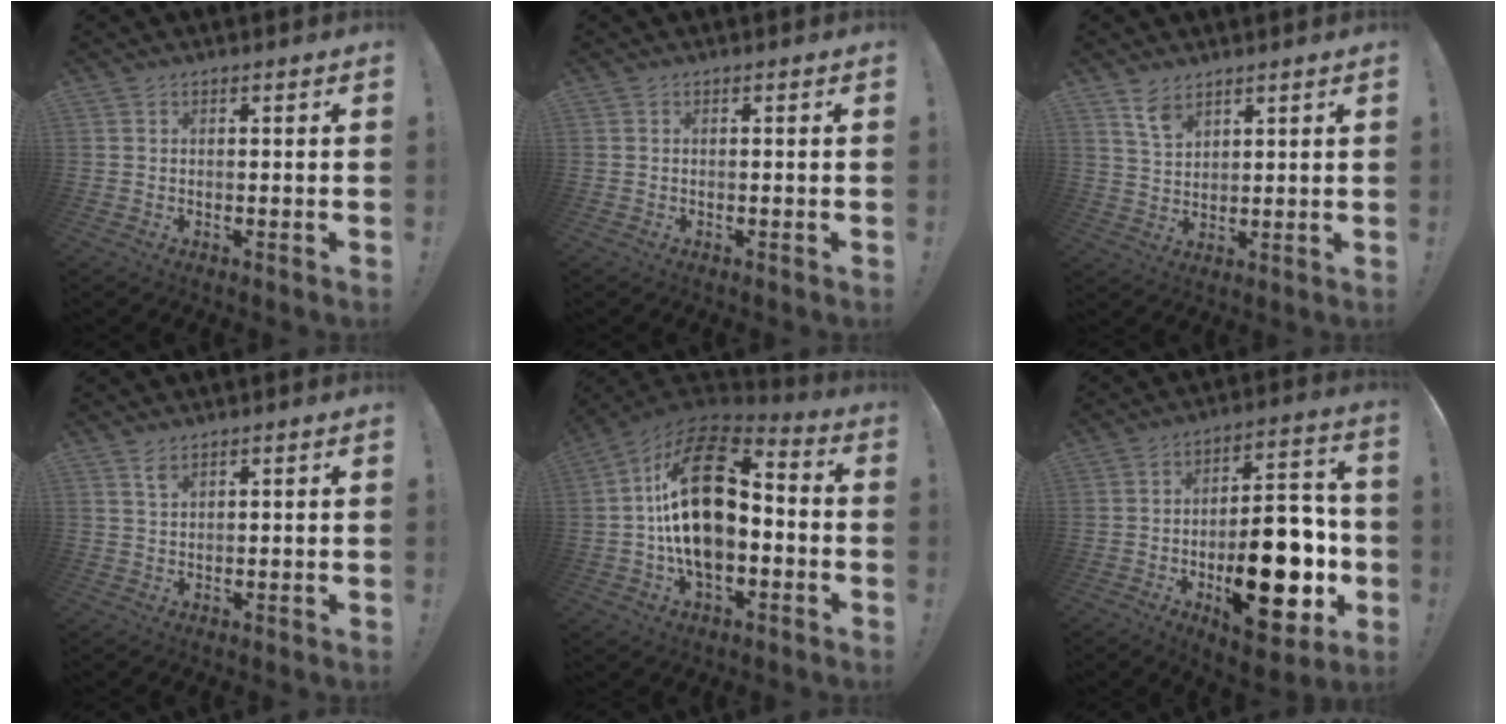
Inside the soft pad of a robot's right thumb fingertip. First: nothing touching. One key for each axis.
{"total": 0.0}
{"total": 6.5, "fx": 4.7, "fy": 3.4, "fz": 2.9, "tx": -0.048, "ty": -0.026, "tz": 0.087}
{"total": 2.3, "fx": 1.7, "fy": 1.0, "fz": 1.3, "tx": -0.013, "ty": -0.012, "tz": 0.029}
{"total": 24.7, "fx": 0.9, "fy": 14.6, "fz": 19.9, "tx": -0.365, "ty": 0.015, "tz": 0.022}
{"total": 24.9, "fx": -6.5, "fy": 12.2, "fz": 20.7, "tx": -0.280, "ty": 0.040, "tz": -0.081}